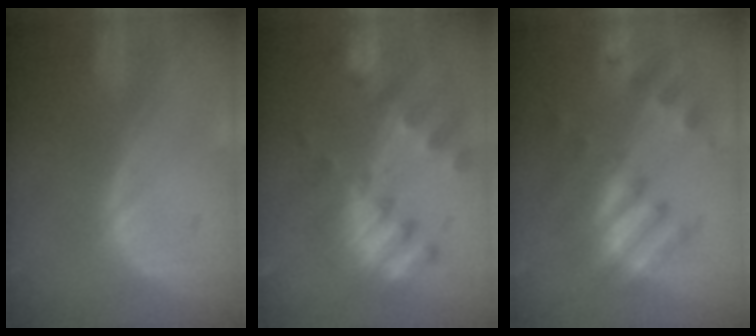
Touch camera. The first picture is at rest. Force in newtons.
{"total": 10.1, "press": 8.8, "slide": 4.9}
{"total": 8.5, "press": 7.9, "slide": 3.0}